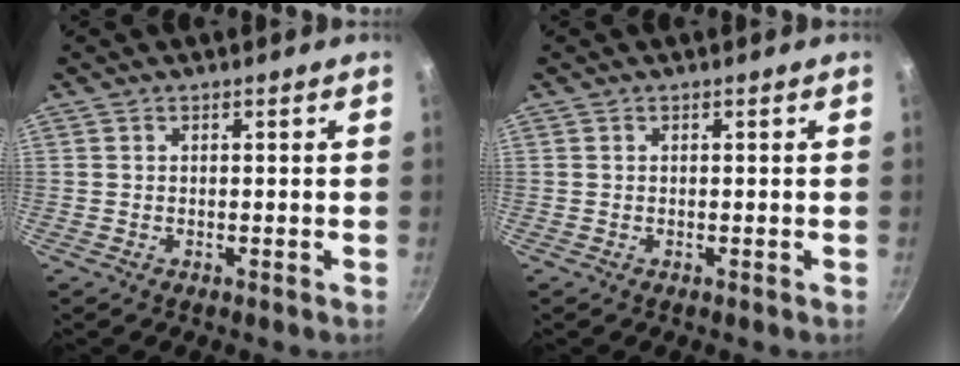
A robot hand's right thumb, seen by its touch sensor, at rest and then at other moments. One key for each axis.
{"total": 0.0}